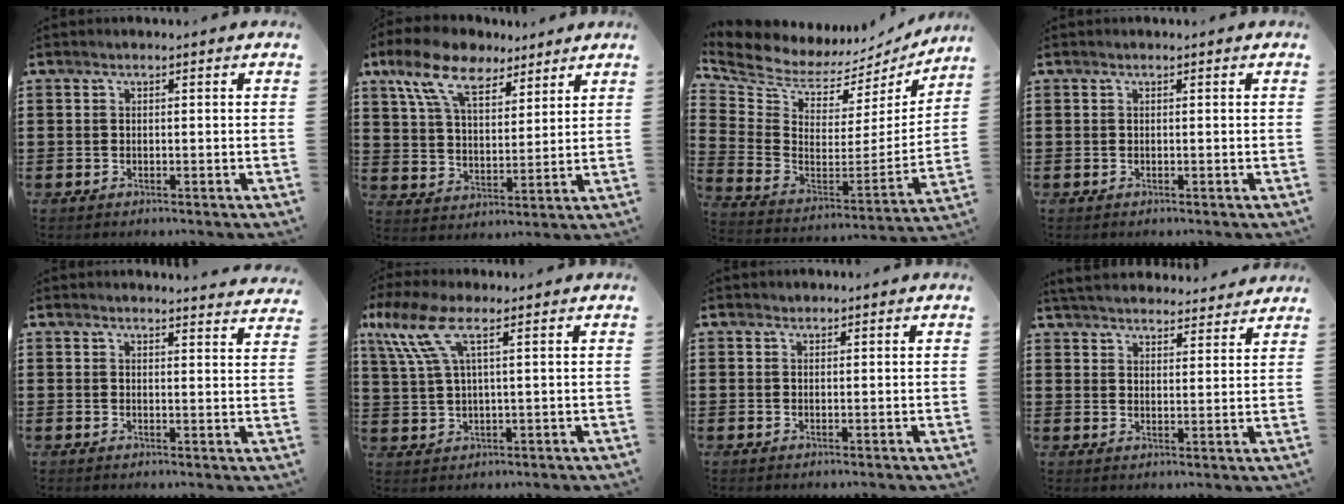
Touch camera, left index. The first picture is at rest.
{"total": 9.8, "force": [7.3, 4.1, 5.2], "torque": [-0.121, -0.009, 0.133]}
{"total": 5.7, "force": [5.3, 2.0, 0.7], "torque": [-0.055, -0.057, 0.088]}
{"total": 0.0}
{"total": 2.7, "force": [2.7, -0.3, 0.2], "torque": [-0.005, -0.015, 0.050]}
{"total": 7.9, "force": [3.7, 2.0, 6.6], "torque": [-0.160, 0.002, 0.062]}
{"total": 0.6, "force": [0.5, 0.3, -0.1], "torque": [-0.001, 0.001, 0.011]}
{"total": 4.4, "force": [4.3, 0.4, 0.5], "torque": [-0.028, -0.021, 0.077]}